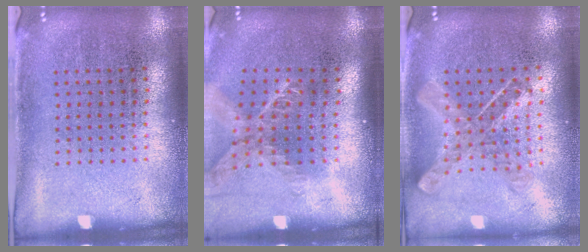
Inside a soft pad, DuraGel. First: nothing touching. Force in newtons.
{"total": 1.7, "press": 1.3, "slide": 1.1}
{"total": 0.9, "press": 0.9, "slide": 0.2}